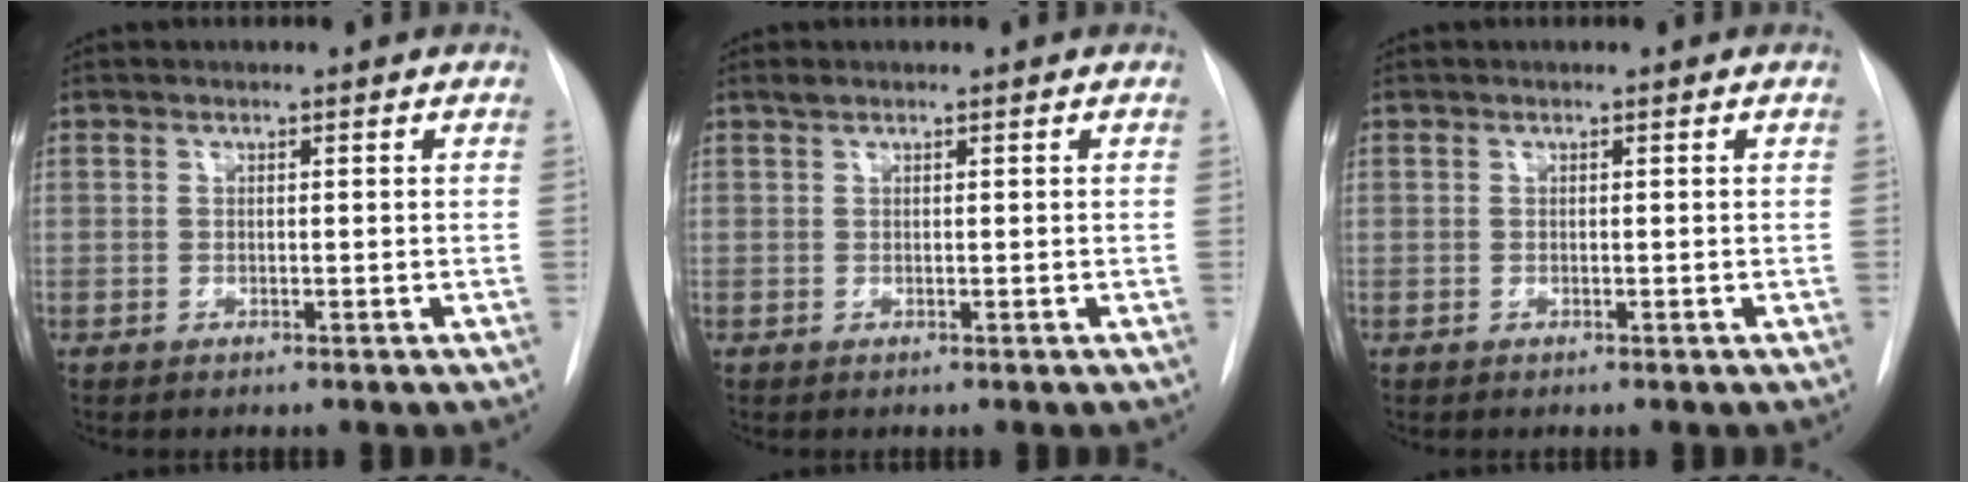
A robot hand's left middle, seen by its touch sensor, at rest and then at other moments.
{"total": 0.6, "force": [0.5, 0.2, 0.2], "torque": [-0.009, 0.008, 0.011]}
{"total": 0.0}